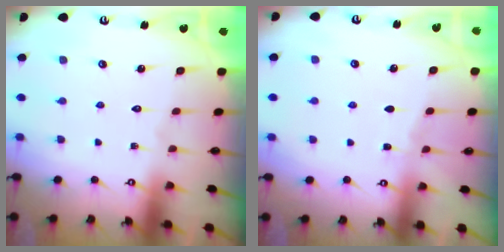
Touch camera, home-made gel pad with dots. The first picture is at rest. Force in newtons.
{"total": 3.0, "press": 3.0, "slide": 0.4}